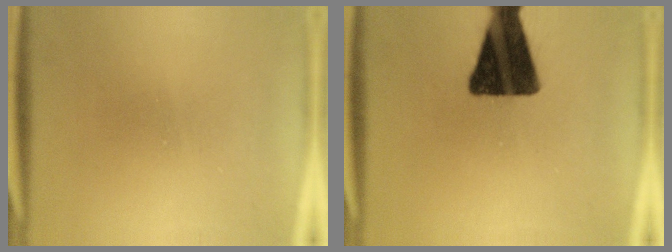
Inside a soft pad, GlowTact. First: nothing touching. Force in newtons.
{"total": 16.6}